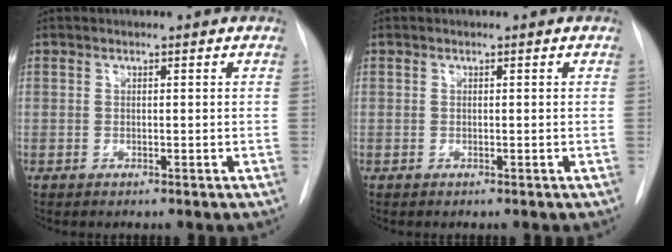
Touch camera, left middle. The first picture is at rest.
{"total": 0.0}